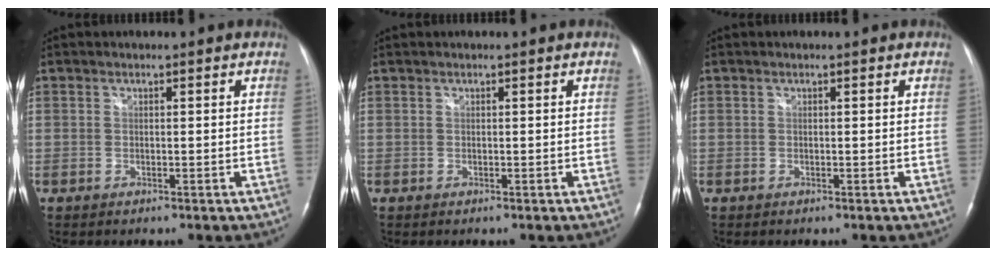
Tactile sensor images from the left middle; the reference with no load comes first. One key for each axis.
{"total": 0.0}
{"total": 0.0}